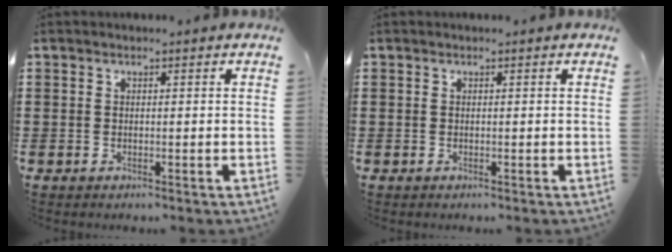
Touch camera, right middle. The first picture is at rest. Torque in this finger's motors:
{"motor_torque": [0.05, -0.05, 0.00, -0.01]}